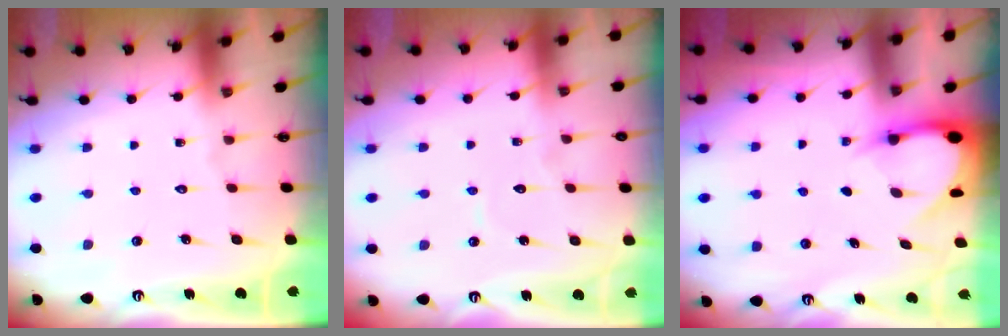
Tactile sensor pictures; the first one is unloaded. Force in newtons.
{"total": 3.4, "press": 3.4, "slide": 0.3}
{"total": 3.7, "press": 3.7, "slide": 0.2}